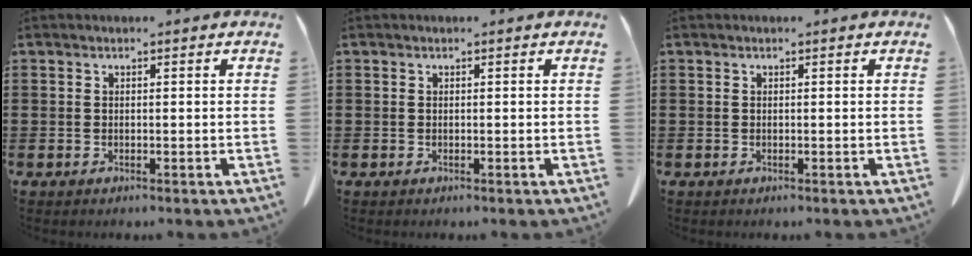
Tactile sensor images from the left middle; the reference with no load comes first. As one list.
[{"total": 0.0}, {"total": 0.0}]